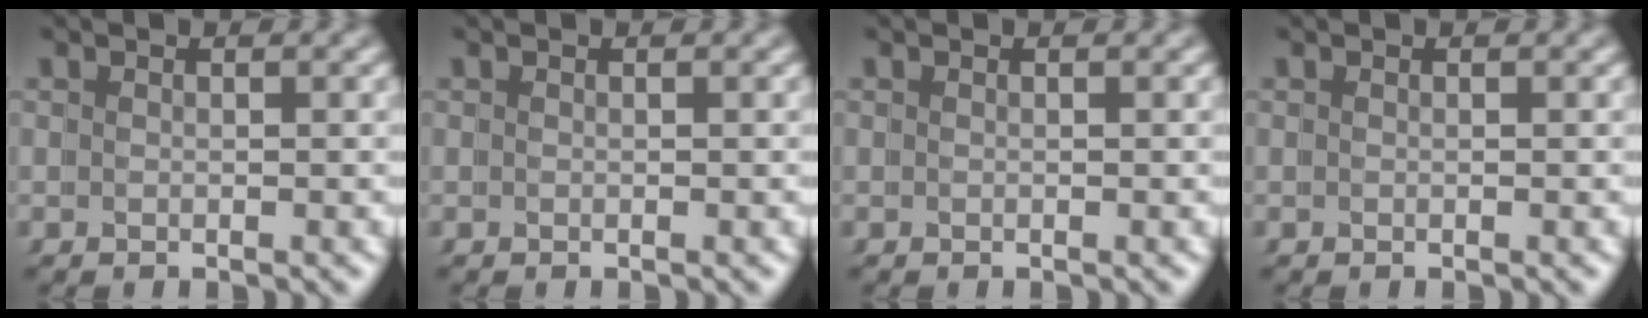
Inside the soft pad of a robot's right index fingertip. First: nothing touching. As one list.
[{"total": 0.0}, {"total": 0.0}, {"total": 0.0}]